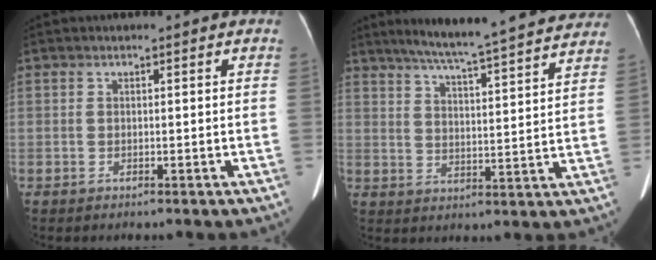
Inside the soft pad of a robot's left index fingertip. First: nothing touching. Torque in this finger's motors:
{"motor_torque": [0.21, -0.43, 0.03, 0.03]}